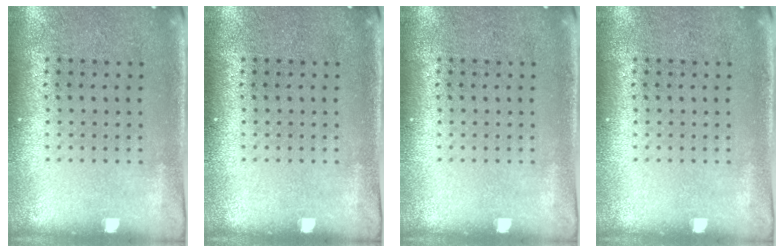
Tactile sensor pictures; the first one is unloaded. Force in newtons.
{"total": 0.0}
{"total": 0.0}
{"total": 0.0}